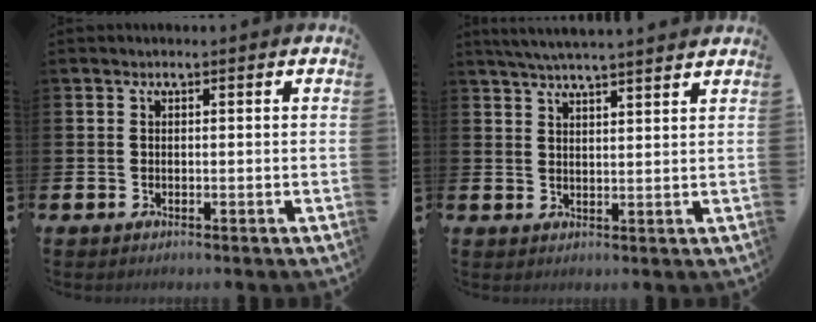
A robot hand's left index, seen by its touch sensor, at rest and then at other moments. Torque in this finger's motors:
{"motor_torque": [0.65, -0.83, 0.53, 0.19]}